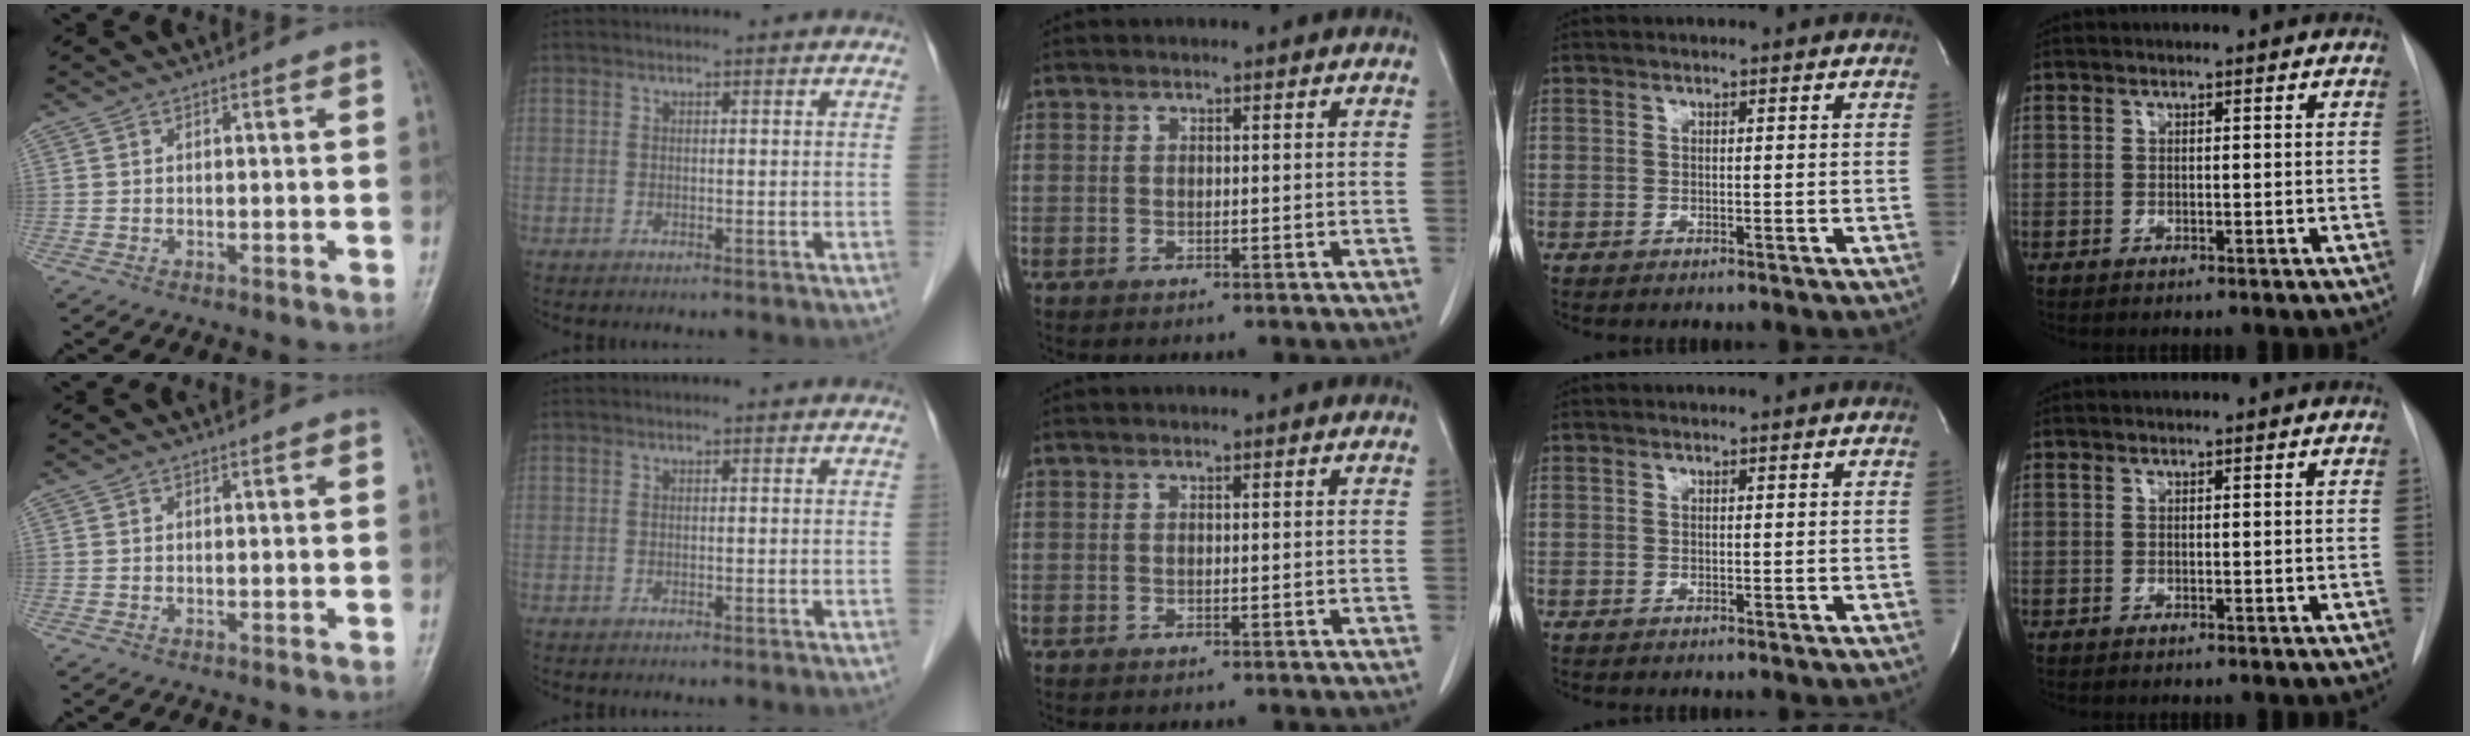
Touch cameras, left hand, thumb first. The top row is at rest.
{}